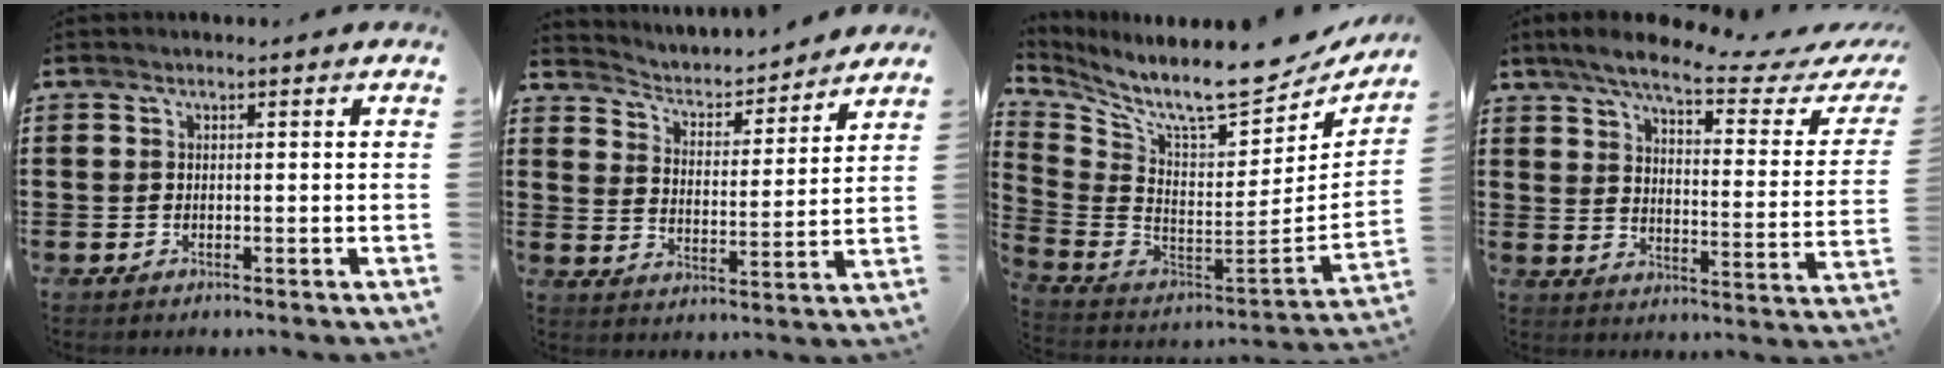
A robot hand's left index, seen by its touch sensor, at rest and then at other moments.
{"total": 2.8, "force": [2.7, 0.7, 0.3], "torque": [-0.026, -0.026, 0.035]}
{"total": 10.5, "force": [8.6, 1.2, 5.9], "torque": [-0.136, -0.084, 0.144]}
{"total": 7.5, "force": [5.7, 0.7, 4.8], "torque": [-0.108, -0.031, 0.093]}